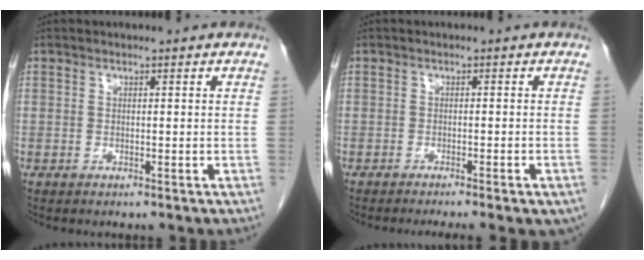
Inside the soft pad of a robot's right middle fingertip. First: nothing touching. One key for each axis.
{"total": 9.0, "fx": -7.3, "fy": 1.0, "fz": 5.2, "tx": -0.053, "ty": -0.014, "tz": -0.092}